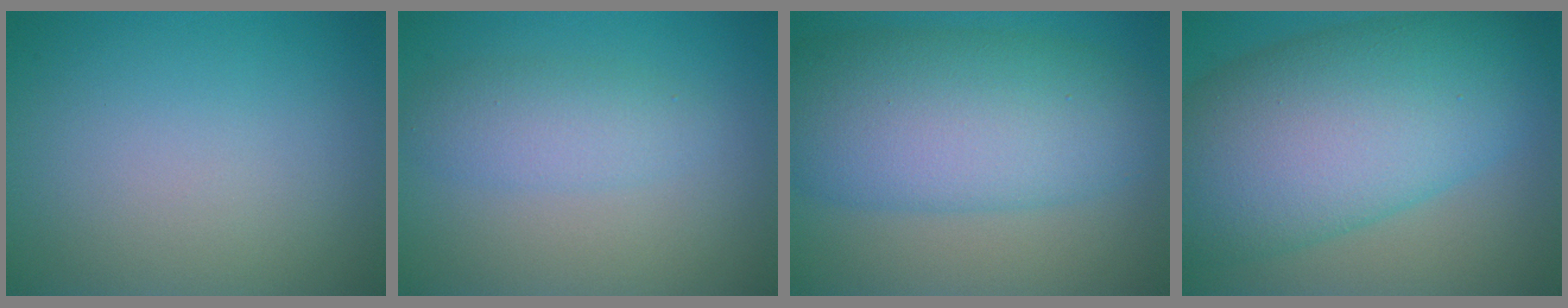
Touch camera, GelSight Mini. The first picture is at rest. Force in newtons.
{"total": 2.8, "press": 2.8, "slide": 0.1}
{"total": 10.2, "press": 10.2, "slide": 0.4}
{"total": 13.9, "press": 13.9, "slide": 0.2}